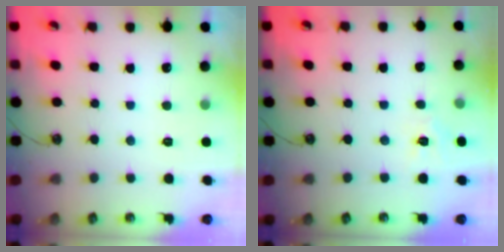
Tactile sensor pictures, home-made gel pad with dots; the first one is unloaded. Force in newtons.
{"total": 5.2, "press": 5.1, "slide": 0.6}